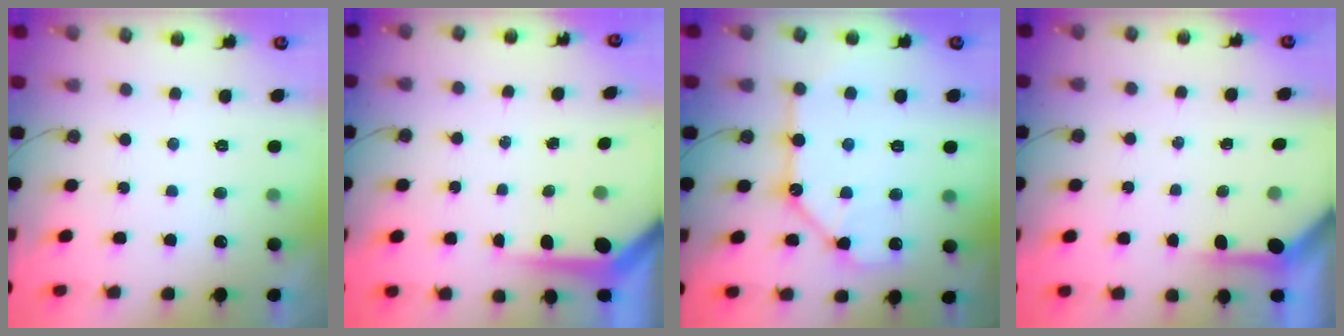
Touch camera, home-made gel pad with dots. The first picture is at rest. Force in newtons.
{"total": 5.0, "press": 5.0, "slide": 0.5}
{"total": 12.7, "press": 12.6, "slide": 1.5}
{"total": 3.3, "press": 3.3, "slide": 0.4}